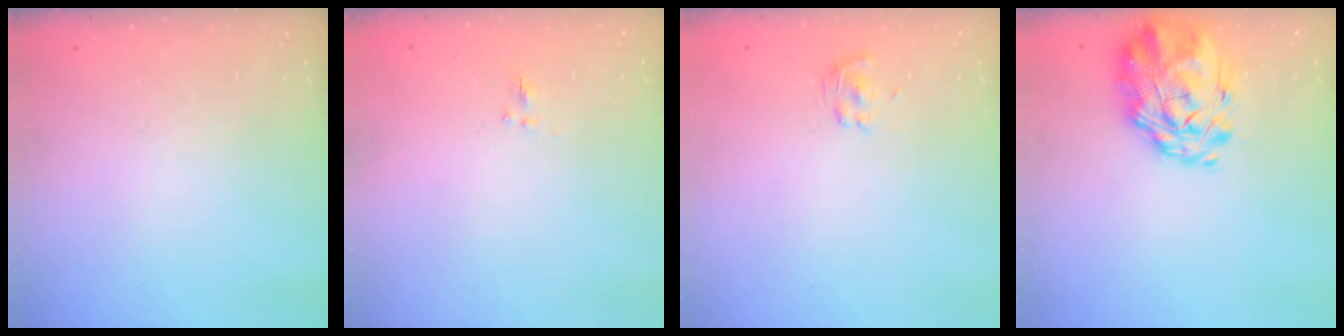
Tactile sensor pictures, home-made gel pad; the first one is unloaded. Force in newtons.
{"total": 1.0, "press": 0.8, "slide": 0.6}
{"total": 2.3, "press": 2.1, "slide": 0.9}
{"total": 3.2, "press": 2.6, "slide": 1.9}